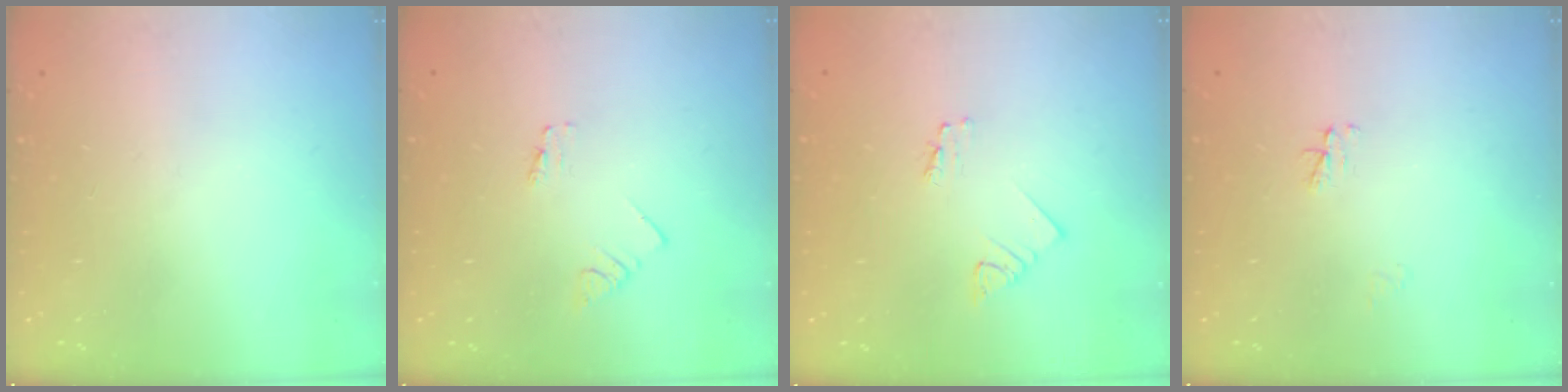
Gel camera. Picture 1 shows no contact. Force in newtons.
{"total": 0.0}
{"total": 1.2, "press": 1.2, "slide": 0.1}
{"total": 3.0, "press": 3.0, "slide": 0.4}